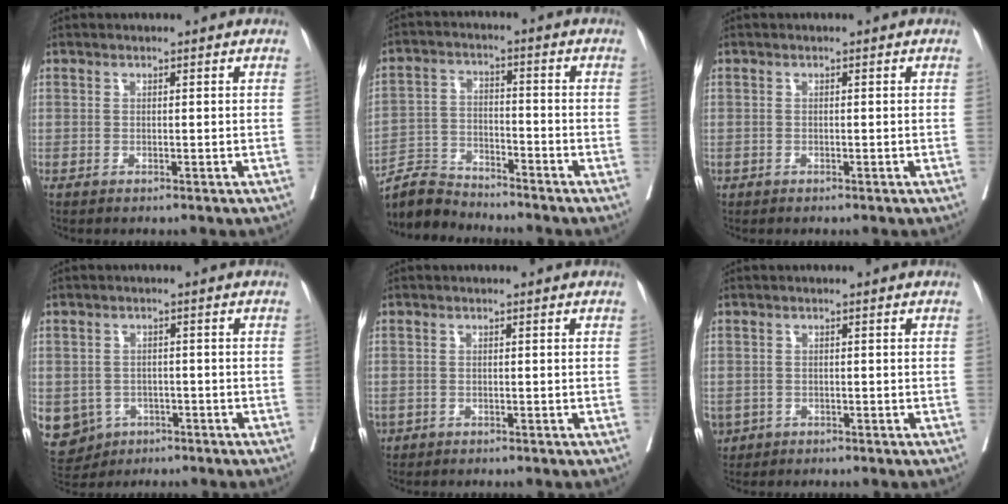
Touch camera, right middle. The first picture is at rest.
{"total": 6.7, "force": [-6.6, 0.8, -0.4], "torque": [-0.002, 0.002, -0.128]}
{"total": 0.0}
{"total": 10.9, "force": [-4.6, 9.4, 3.0], "torque": [-0.093, 0.001, -0.058]}
{"total": 1.4, "force": [-0.8, 1.1, 0.5], "torque": [-0.014, 0.000, -0.010]}
{"total": 3.8, "force": [-2.0, 3.1, 0.9], "torque": [-0.022, 0.000, -0.030]}